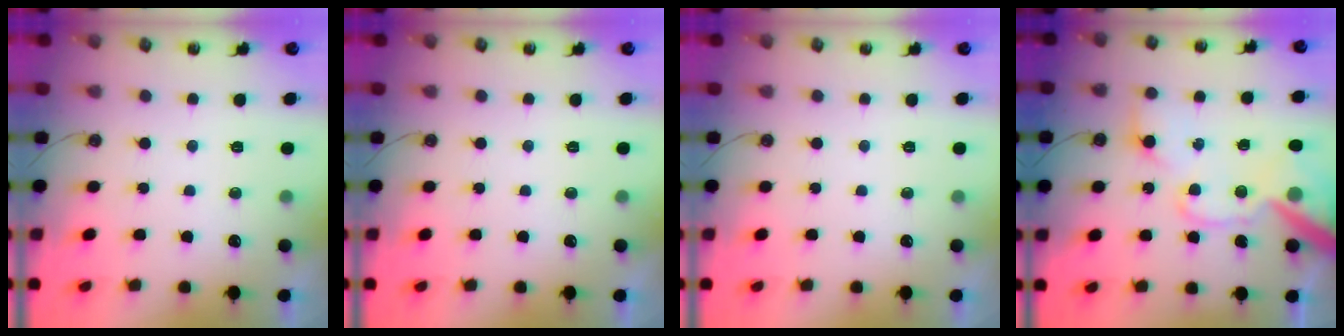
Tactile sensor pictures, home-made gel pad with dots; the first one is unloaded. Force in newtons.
{"total": 0.0}
{"total": 0.0}
{"total": 18.7, "press": 18.5, "slide": 3.1}